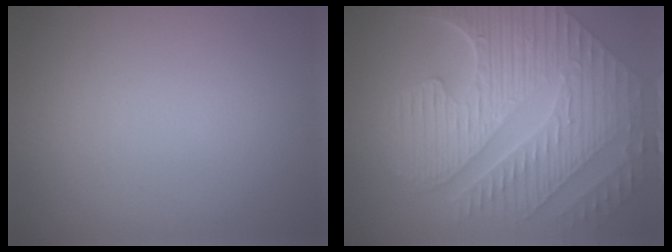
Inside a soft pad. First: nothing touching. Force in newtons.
{"total": 10.2, "press": 7.0, "slide": 7.4}